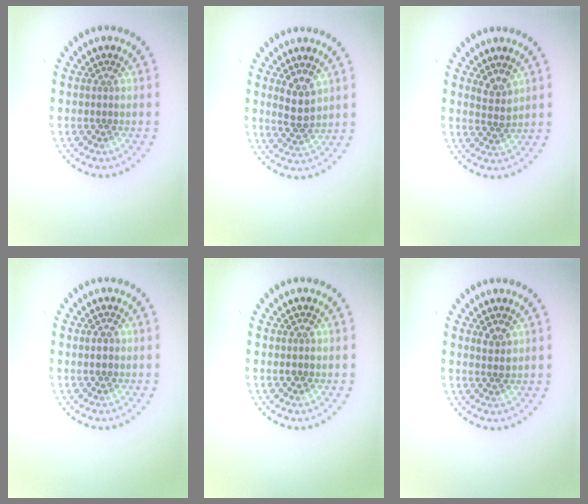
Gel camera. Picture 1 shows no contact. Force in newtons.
{"total": 2.8, "press": 2.7, "slide": 1.0}
{"total": 1.8, "press": 1.3, "slide": 1.3}
{"total": 1.4, "press": 1.4, "slide": 0.0}
{"total": 1.0, "press": 1.0, "slide": 0.1}
{"total": 1.3, "press": 1.2, "slide": 0.4}